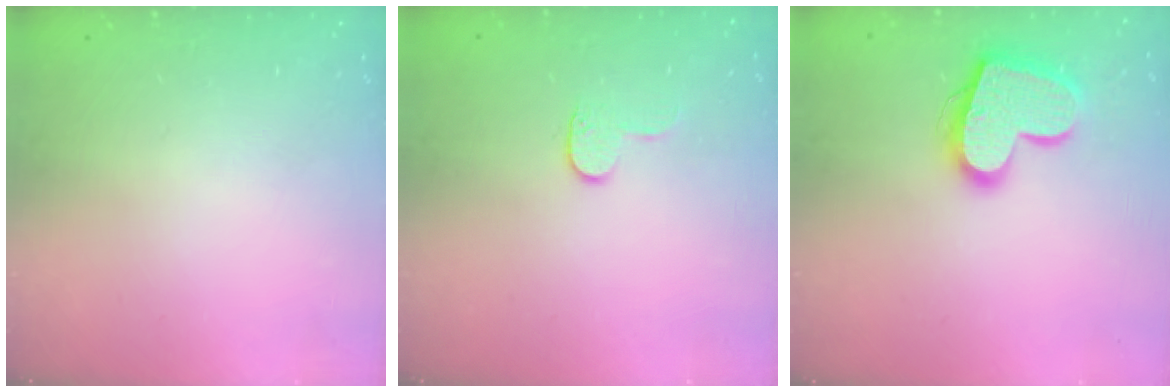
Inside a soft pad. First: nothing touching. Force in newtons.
{"total": 4.2, "press": 4.2, "slide": 0.3}
{"total": 17.9, "press": 17.9, "slide": 1.3}